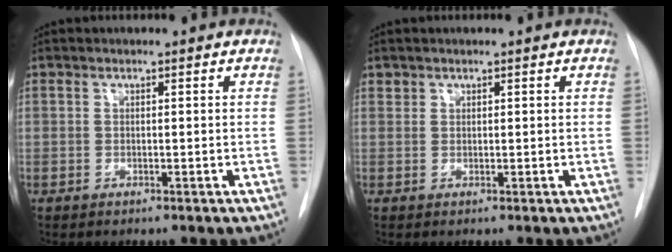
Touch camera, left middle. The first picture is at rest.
{"total": 0.6, "force": [0.5, 0.4, -0.1], "torque": [0.003, 0.004, 0.008]}